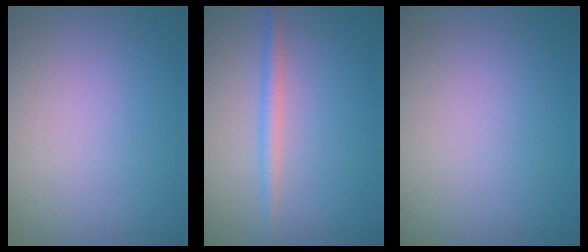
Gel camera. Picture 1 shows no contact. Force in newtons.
{"total": 1.7, "press": 1.7, "slide": 0.0}
{"total": 0.0}